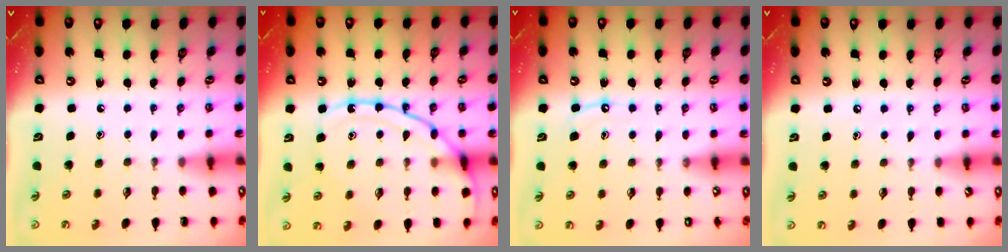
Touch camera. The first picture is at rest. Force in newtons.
{"total": 15.7, "press": 15.7, "slide": 1.3}
{"total": 5.1, "press": 5.1, "slide": 0.6}
{"total": 2.5, "press": 2.4, "slide": 0.4}